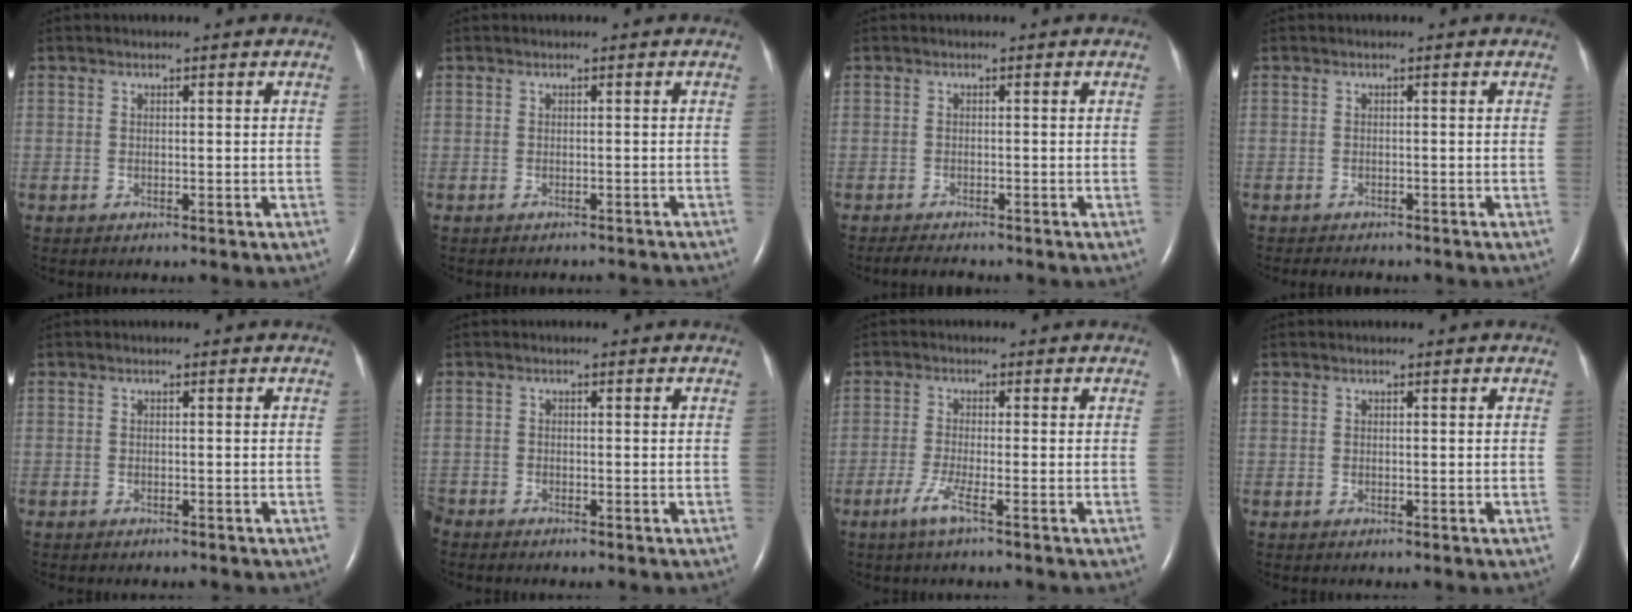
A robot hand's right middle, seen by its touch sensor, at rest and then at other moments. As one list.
[{"total": 3.7, "force": [-3.5, 0.8, 0.9], "torque": [-0.017, -0.008, -0.035]}, {"total": 2.3, "force": [-2.1, 0.1, 0.9], "torque": [-0.022, -0.010, -0.034]}, {"total": 2.7, "force": [-2.3, 0.9, 1.1], "torque": [-0.020, -0.007, -0.025]}, {"total": 1.3, "force": [-1.2, 0.4, 0.5], "torque": [-0.011, -0.003, -0.013]}, {"total": 1.5, "force": [-1.4, 0.1, 0.1], "torque": [-0.002, -0.003, -0.028]}, {"total": 3.1, "force": [-1.8, -0.4, 2.5], "torque": [-0.058, -0.009, -0.041]}, {"total": 0.0}]